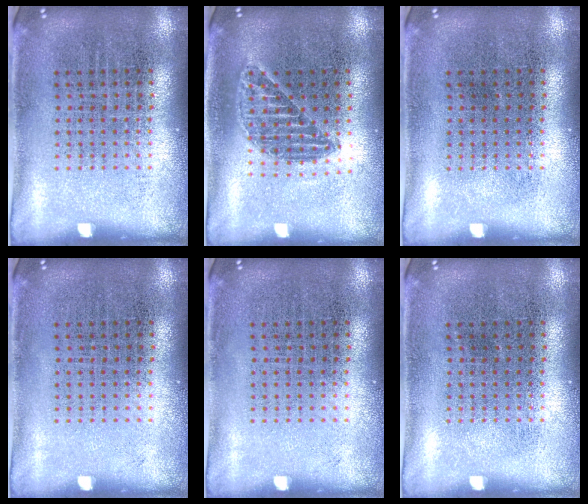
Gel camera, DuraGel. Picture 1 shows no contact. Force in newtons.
{"total": 1.2, "press": 1.1, "slide": 0.5}
{"total": 0.0}
{"total": 0.0}
{"total": 0.0}
{"total": 0.0}